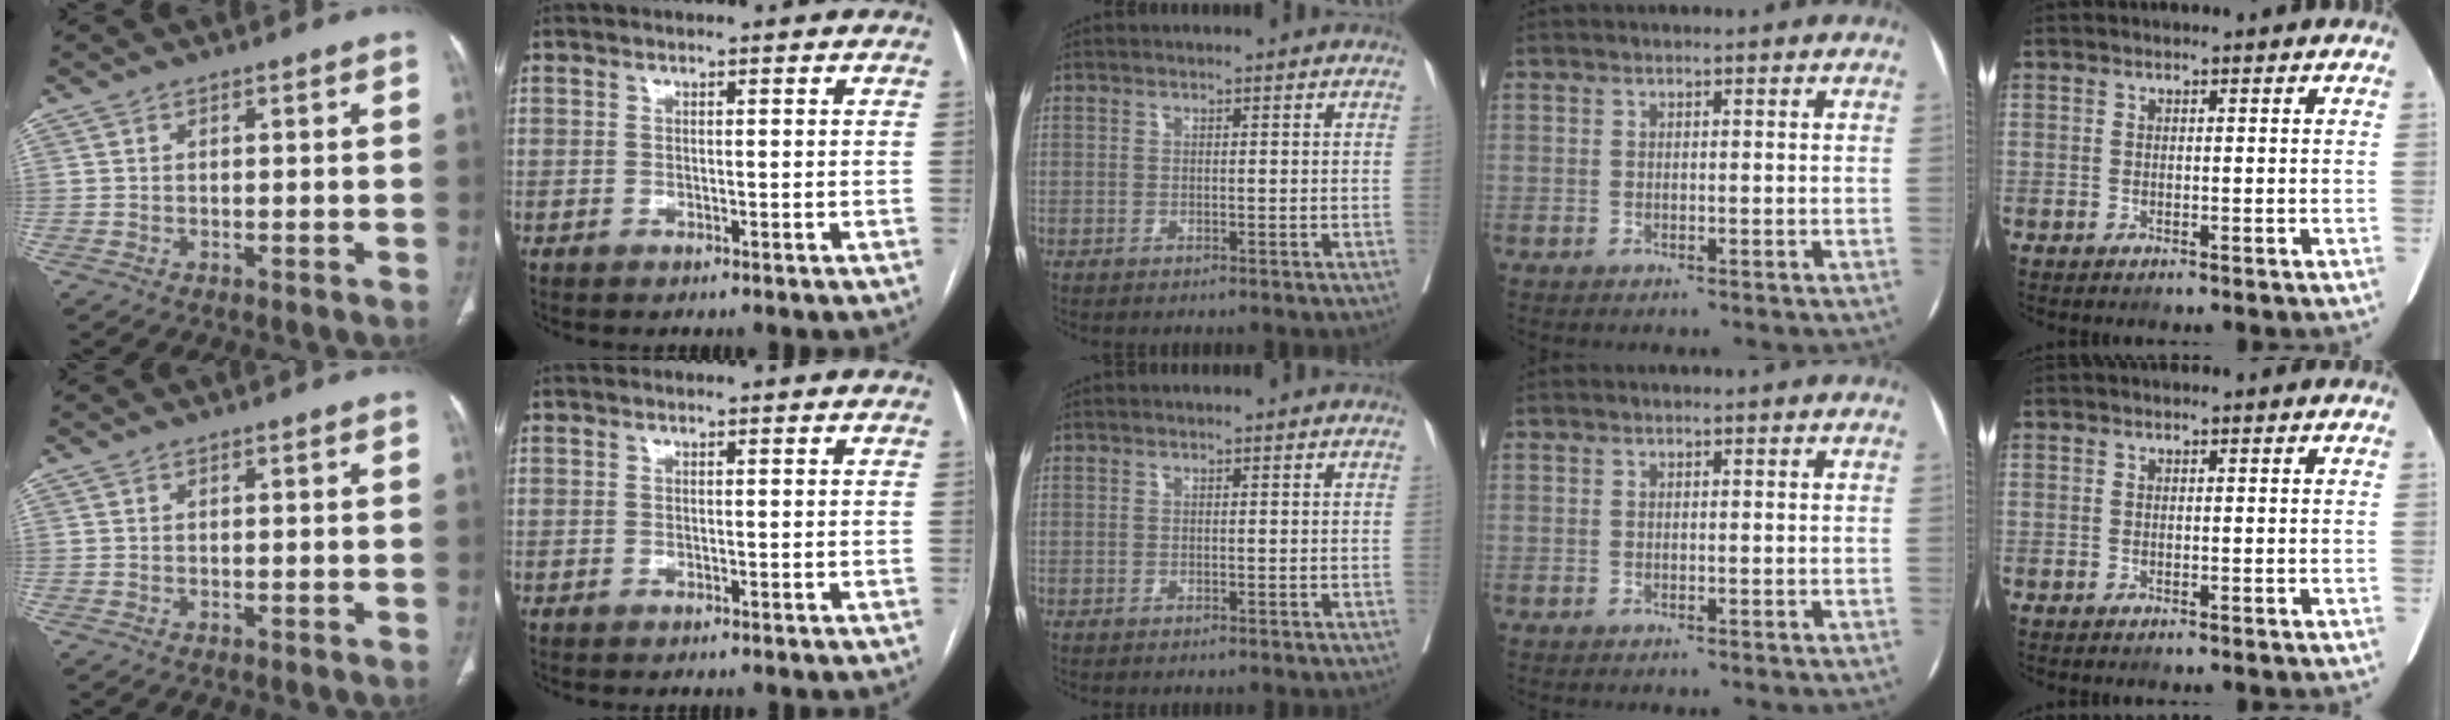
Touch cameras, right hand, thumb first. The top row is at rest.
{}